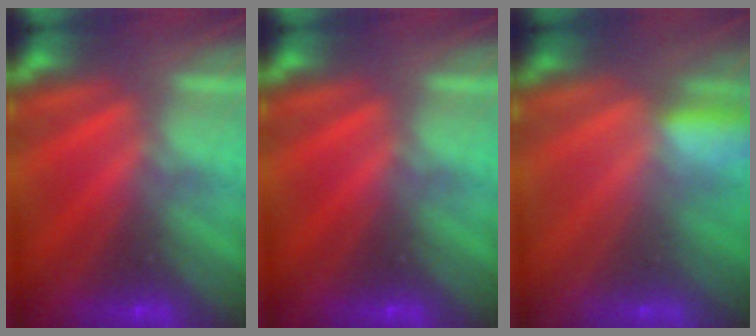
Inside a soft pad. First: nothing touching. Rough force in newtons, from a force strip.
{"total": 0.0}
{"total": 2.9}